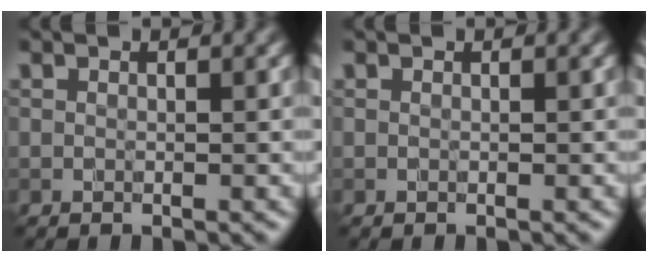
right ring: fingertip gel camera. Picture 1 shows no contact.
{"total": 0.0}